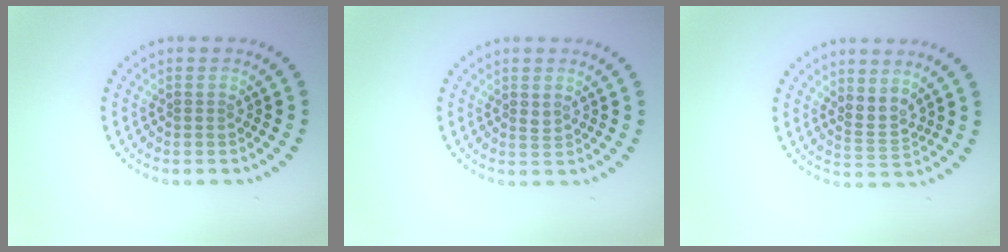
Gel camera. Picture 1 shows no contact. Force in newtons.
{"total": 0.6, "press": 0.6, "slide": 0.2}
{"total": 2.0, "press": 1.6, "slide": 1.3}